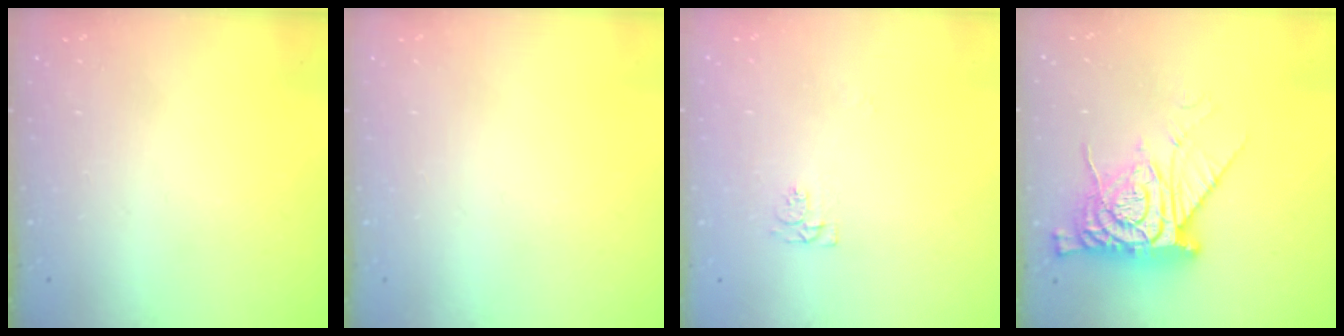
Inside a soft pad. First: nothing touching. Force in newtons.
{"total": 0.0}
{"total": 4.3, "press": 4.3, "slide": 0.8}
{"total": 13.0, "press": 12.9, "slide": 1.0}